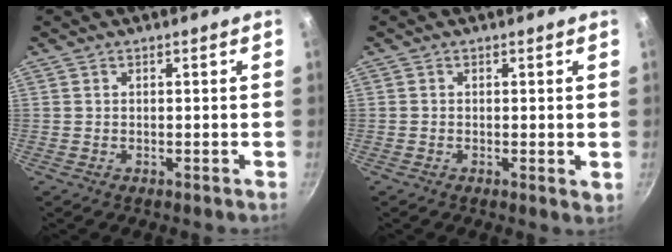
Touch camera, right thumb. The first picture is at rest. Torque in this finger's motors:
{"motor_torque": [-0.35, 0.00, -0.17, 0.02, 0.02]}